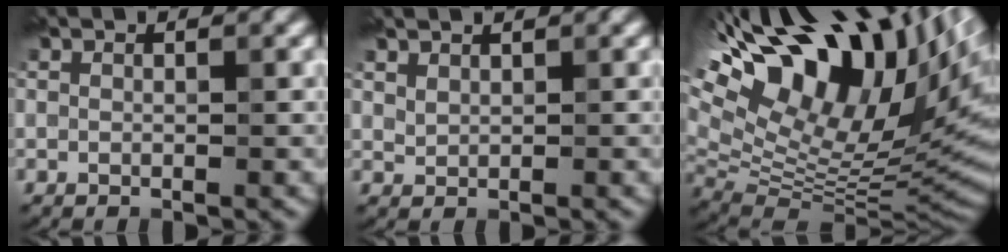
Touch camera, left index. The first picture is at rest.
{"total": 1.4, "force": [1.1, -0.5, -0.7], "torque": [-0.008, 0.001, 0.043]}
{"total": 16.4, "force": [7.8, 6.8, 12.7], "torque": [-0.235, 0.036, 0.175]}